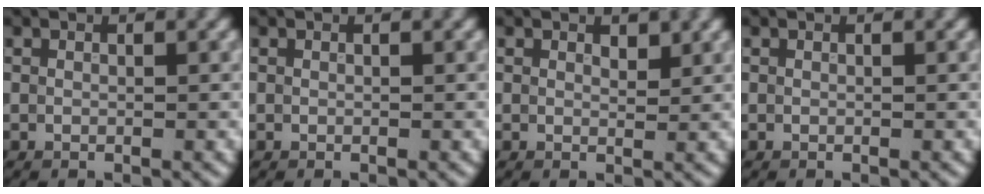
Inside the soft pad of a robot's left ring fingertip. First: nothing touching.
{"total": 0.0}
{"total": 0.9, "force": [0.7, 0.4, 0.3], "torque": [-0.004, -0.001, 0.013]}
{"total": 0.0}